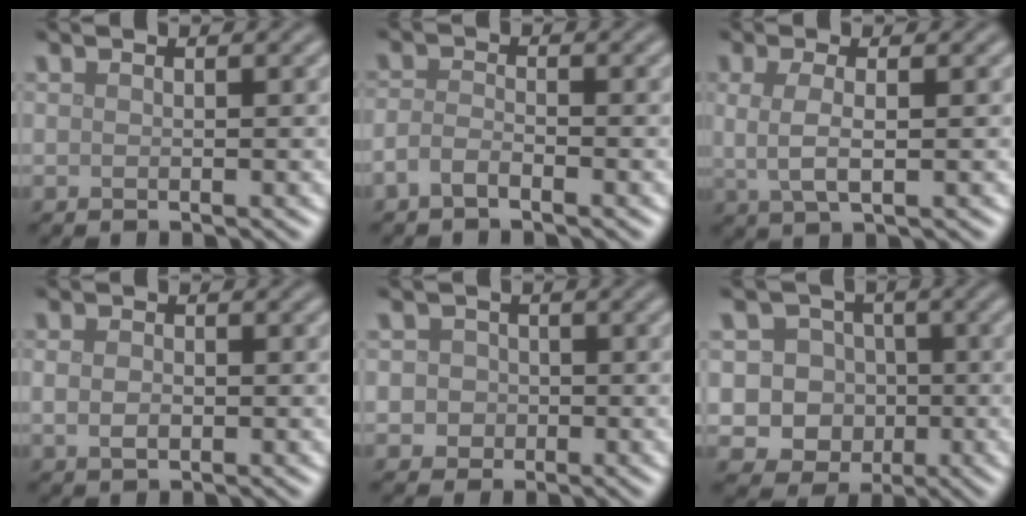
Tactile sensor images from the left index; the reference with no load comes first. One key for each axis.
{"total": 1.7, "fx": -1.2, "fy": 0.5, "fz": 1.1, "tx": -0.026, "ty": 0.002, "tz": -0.029}
{"total": 2.7, "fx": 0.1, "fy": 0.9, "fz": 2.6, "tx": -0.056, "ty": -0.002, "tz": 0.002}
{"total": 1.8, "fx": 0.0, "fy": 1.2, "fz": 1.3, "tx": -0.027, "ty": 0.000, "tz": 0.001}
{"total": 2.9, "fx": 0.1, "fy": 2.7, "fz": 1.0, "tx": 0.004, "ty": 0.013, "tz": -0.016}
{"total": 6.2, "fx": -0.8, "fy": 5.7, "fz": 2.1, "tx": -0.020, "ty": 0.011, "tz": -0.038}